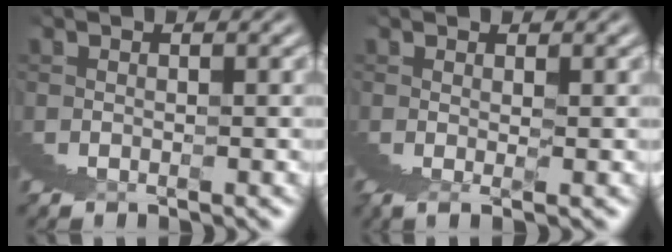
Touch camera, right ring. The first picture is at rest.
{"total": 2.2, "force": [1.4, -1.6, 0.7], "torque": [0.013, 0.019, 0.014]}